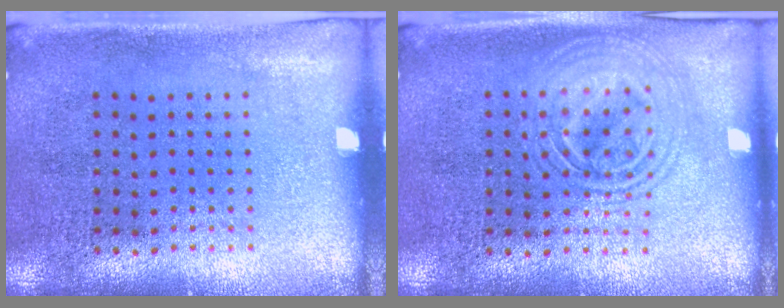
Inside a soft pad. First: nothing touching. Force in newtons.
{"total": 3.0, "press": 3.0, "slide": 0.5}